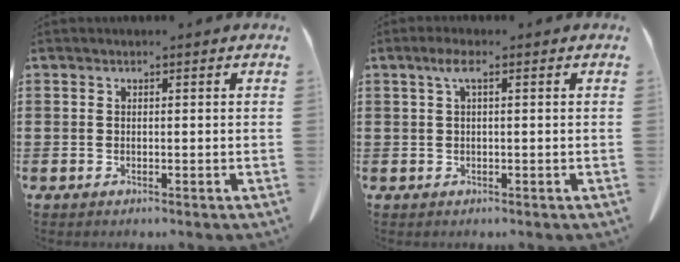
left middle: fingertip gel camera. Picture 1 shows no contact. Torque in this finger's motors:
{"motor_torque": [0.71, 0.28, 0.07, 0.08]}